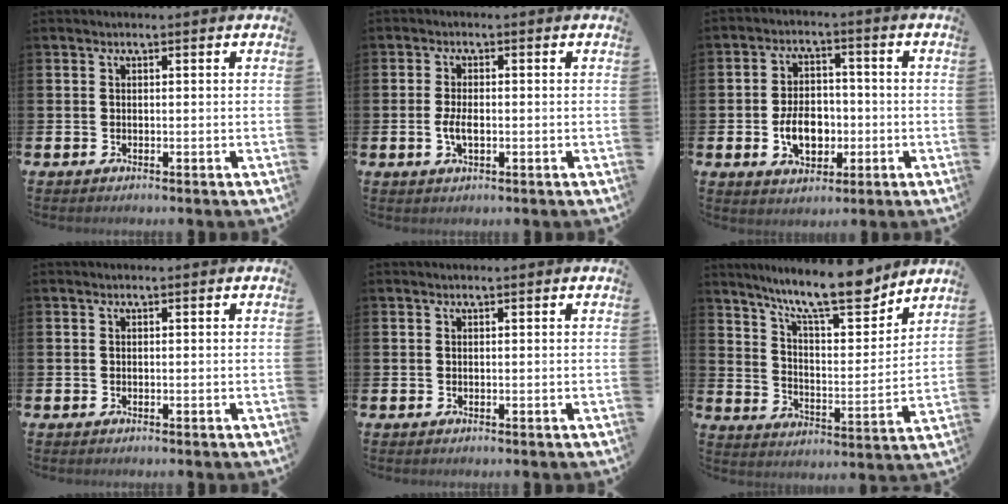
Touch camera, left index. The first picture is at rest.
{"total": 2.9, "force": [-0.5, 1.4, 2.5], "torque": [-0.044, 0.002, -0.010]}
{"total": 6.1, "force": [-1.4, 4.3, 4.0], "torque": [-0.057, 0.006, -0.030]}
{"total": 0.0}
{"total": 0.0}
{"total": 13.1, "force": [11.1, 2.7, 6.3], "torque": [-0.116, -0.070, 0.189]}